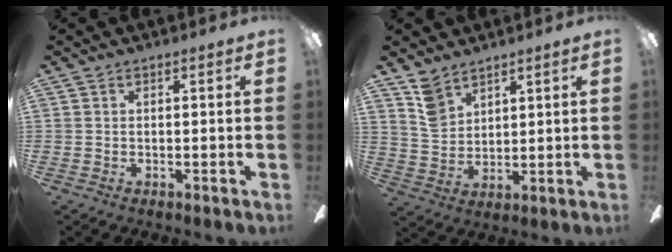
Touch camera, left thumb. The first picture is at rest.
{"total": 7.4, "force": [5.5, 4.1, 2.7], "torque": [-0.054, -0.020, 0.105]}